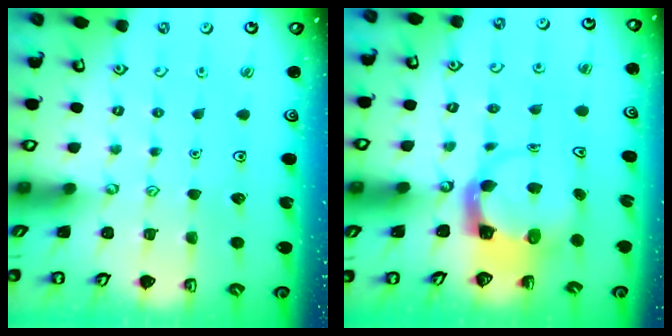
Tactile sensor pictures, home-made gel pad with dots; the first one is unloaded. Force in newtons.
{"total": 3.7, "press": 3.6, "slide": 0.5}